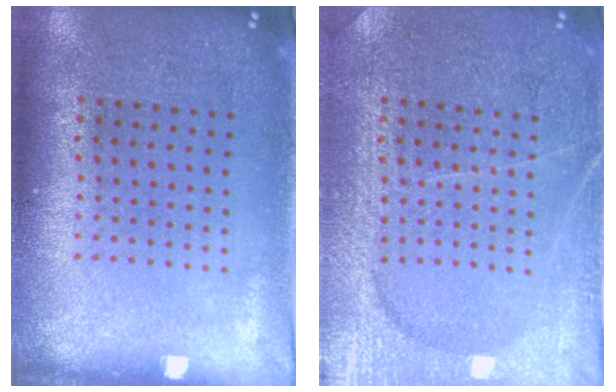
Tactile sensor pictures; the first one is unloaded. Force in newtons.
{"total": 3.8, "press": 3.7, "slide": 1.1}